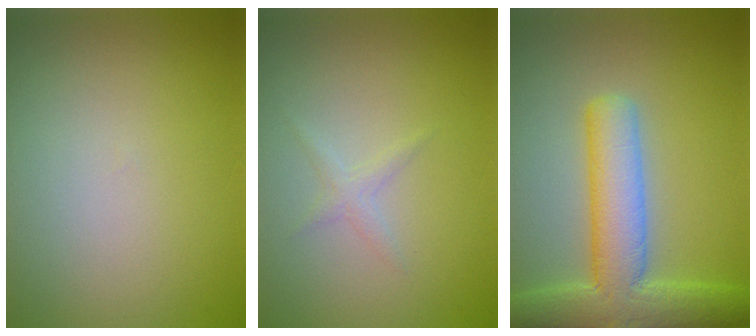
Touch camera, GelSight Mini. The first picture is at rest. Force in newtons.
{"total": 1.0, "press": 1.0, "slide": 0.1}
{"total": 7.6, "press": 7.6, "slide": 0.5}